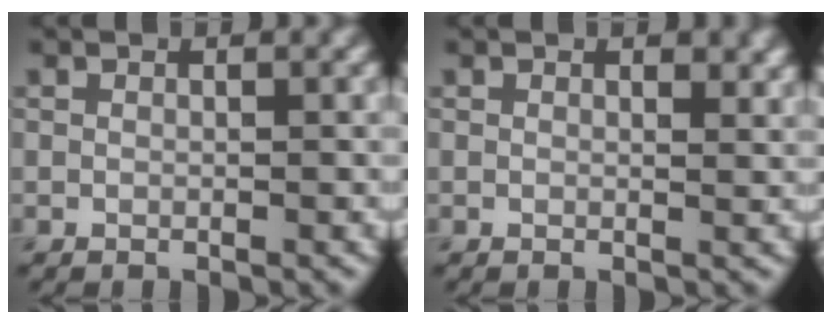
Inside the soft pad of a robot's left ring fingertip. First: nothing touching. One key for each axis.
{"total": 1.1, "fx": 0.7, "fy": 0.5, "fz": 0.8, "tx": -0.007, "ty": -0.003, "tz": 0.012}